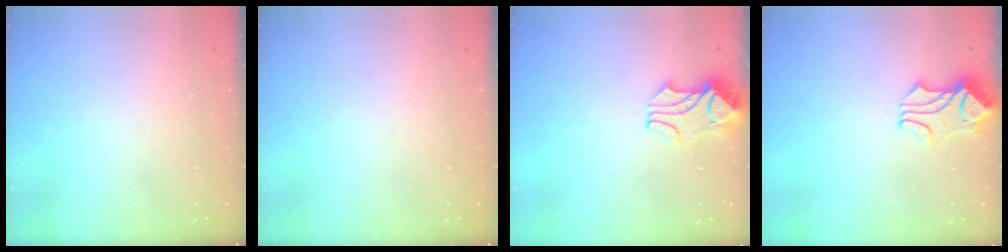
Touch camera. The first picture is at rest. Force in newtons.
{"total": 0.0}
{"total": 2.2, "press": 2.1, "slide": 0.9}
{"total": 1.6, "press": 1.2, "slide": 1.0}